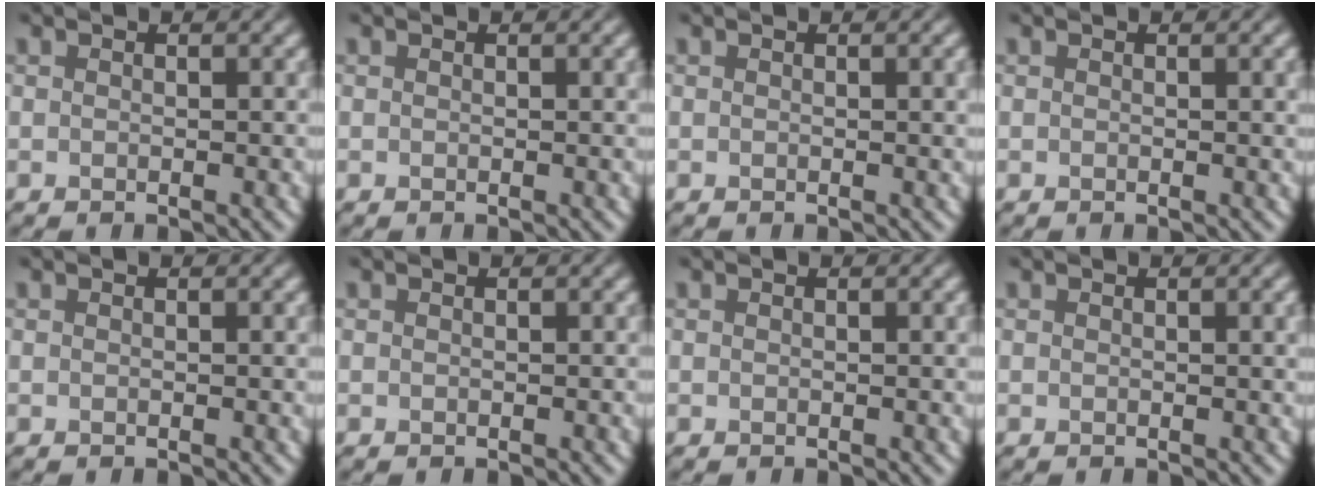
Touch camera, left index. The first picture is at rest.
{"total": 0.8, "force": [0.2, 0.2, 0.8], "torque": [-0.008, 0.001, 0.001]}
{"total": 1.4, "force": [0.3, 0.4, 1.3], "torque": [-0.014, 0.001, 0.001]}
{"total": 1.3, "force": [0.3, 0.4, 1.3], "torque": [-0.013, 0.001, 0.001]}
{"total": 0.0}
{"total": 0.0}
{"total": 0.6, "force": [0.1, 0.1, 0.6], "torque": [-0.007, 0.001, 0.000]}
{"total": 1.5, "force": [0.3, 0.5, 1.4], "torque": [-0.015, 0.002, 0.003]}